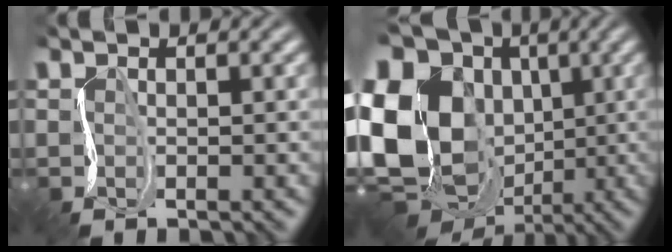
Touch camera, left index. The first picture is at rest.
{"total": 19.1, "force": [-2.2, 15.7, 10.6], "torque": [-0.222, -0.020, -0.060]}